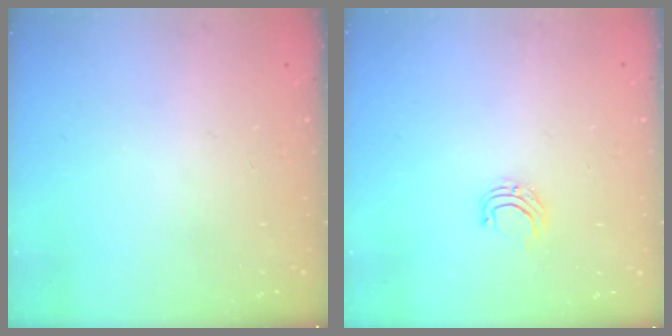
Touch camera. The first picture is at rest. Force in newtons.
{"total": 4.8, "press": 4.8, "slide": 0.3}